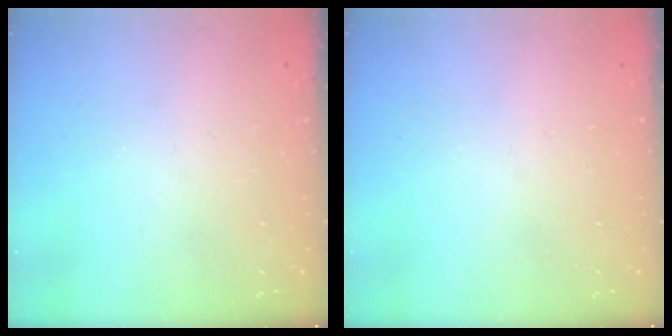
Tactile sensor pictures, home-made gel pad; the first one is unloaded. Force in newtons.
{"total": 0.0}